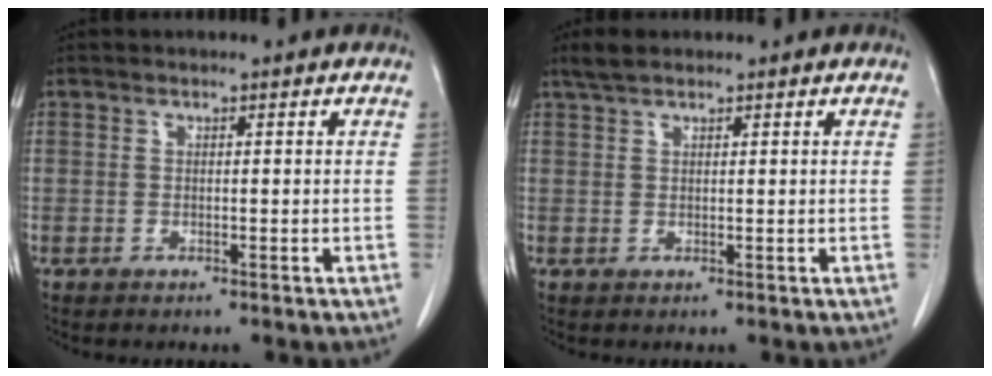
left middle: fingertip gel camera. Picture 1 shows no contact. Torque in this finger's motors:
{"motor_torque": [0.26, -0.26, -0.02, 0.00]}